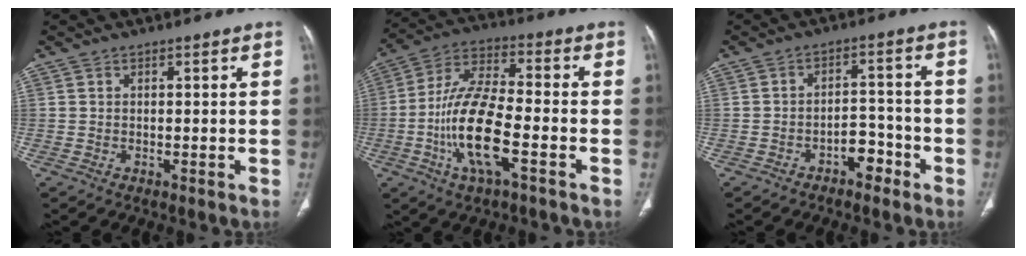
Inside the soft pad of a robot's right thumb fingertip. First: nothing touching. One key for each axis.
{"total": 15.2, "fx": -4.6, "fy": 5.2, "fz": 13.6, "tx": -0.276, "ty": 0.026, "tz": -0.088}
{"total": 5.1, "fx": -3.2, "fy": 3.1, "fz": 2.7, "tx": -0.019, "ty": 0.037, "tz": -0.048}